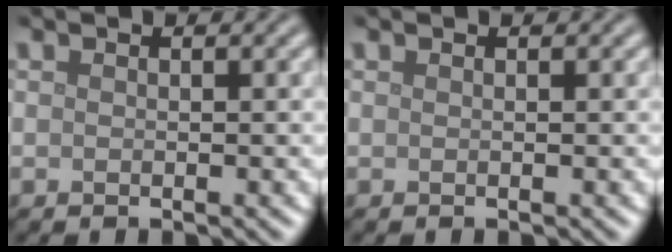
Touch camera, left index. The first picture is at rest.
{"total": 0.0}